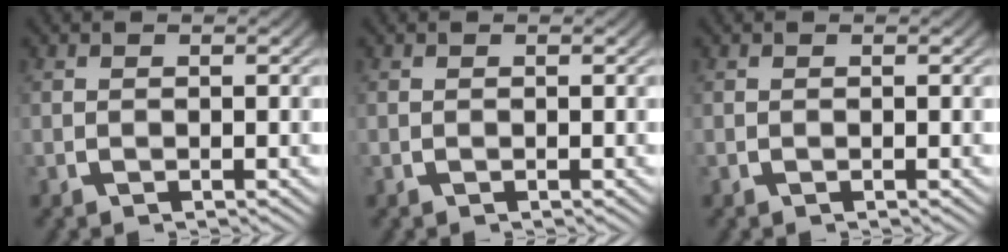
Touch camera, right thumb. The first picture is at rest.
{"total": 0.0}
{"total": 0.0}